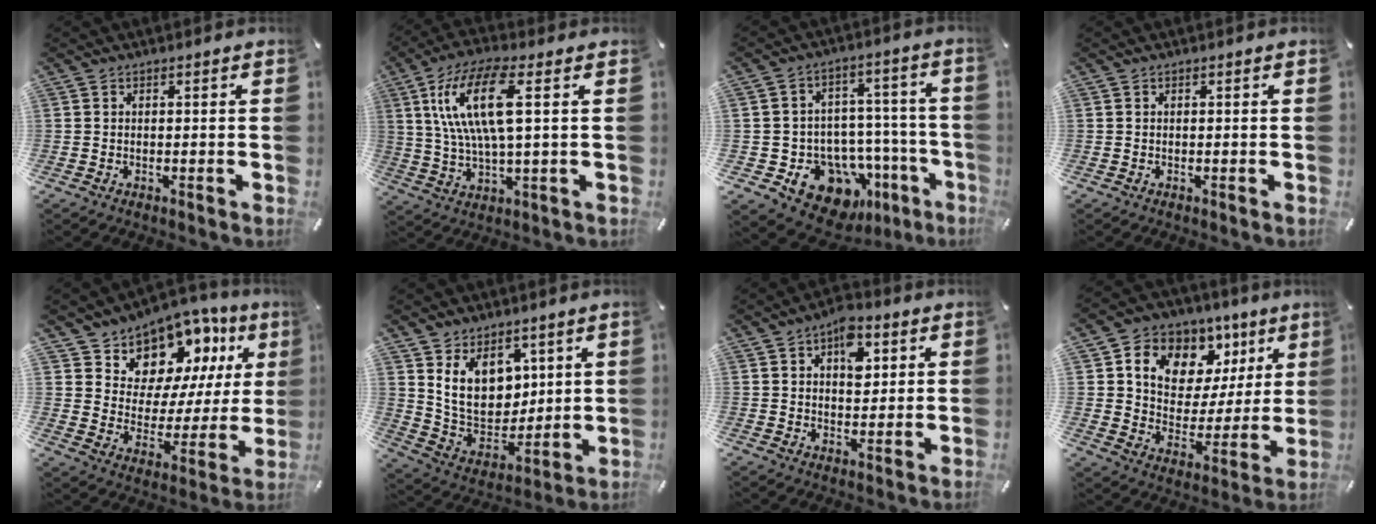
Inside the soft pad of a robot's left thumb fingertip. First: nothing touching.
{"total": 15.3, "force": [4.1, 5.0, 13.8], "torque": [-0.292, 0.000, 0.065]}
{"total": 15.6, "force": [-8.5, 10.9, 7.3], "torque": [-0.096, 0.052, -0.131]}
{"total": 0.0}
{"total": 11.1, "force": [8.5, 7.2, 1.0], "torque": [-0.029, -0.098, 0.155]}
{"total": 13.2, "force": [5.8, 10.2, 5.9], "torque": [-0.127, -0.044, 0.116]}
{"total": 8.8, "force": [3.4, 5.6, 5.8], "torque": [-0.065, -0.008, 0.054]}
{"total": 11.3, "force": [6.7, 8.4, 3.5], "torque": [-0.064, -0.058, 0.122]}